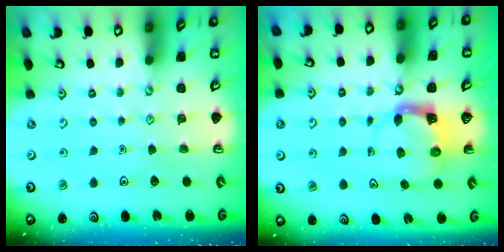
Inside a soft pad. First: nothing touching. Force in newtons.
{"total": 4.0, "press": 3.9, "slide": 0.7}